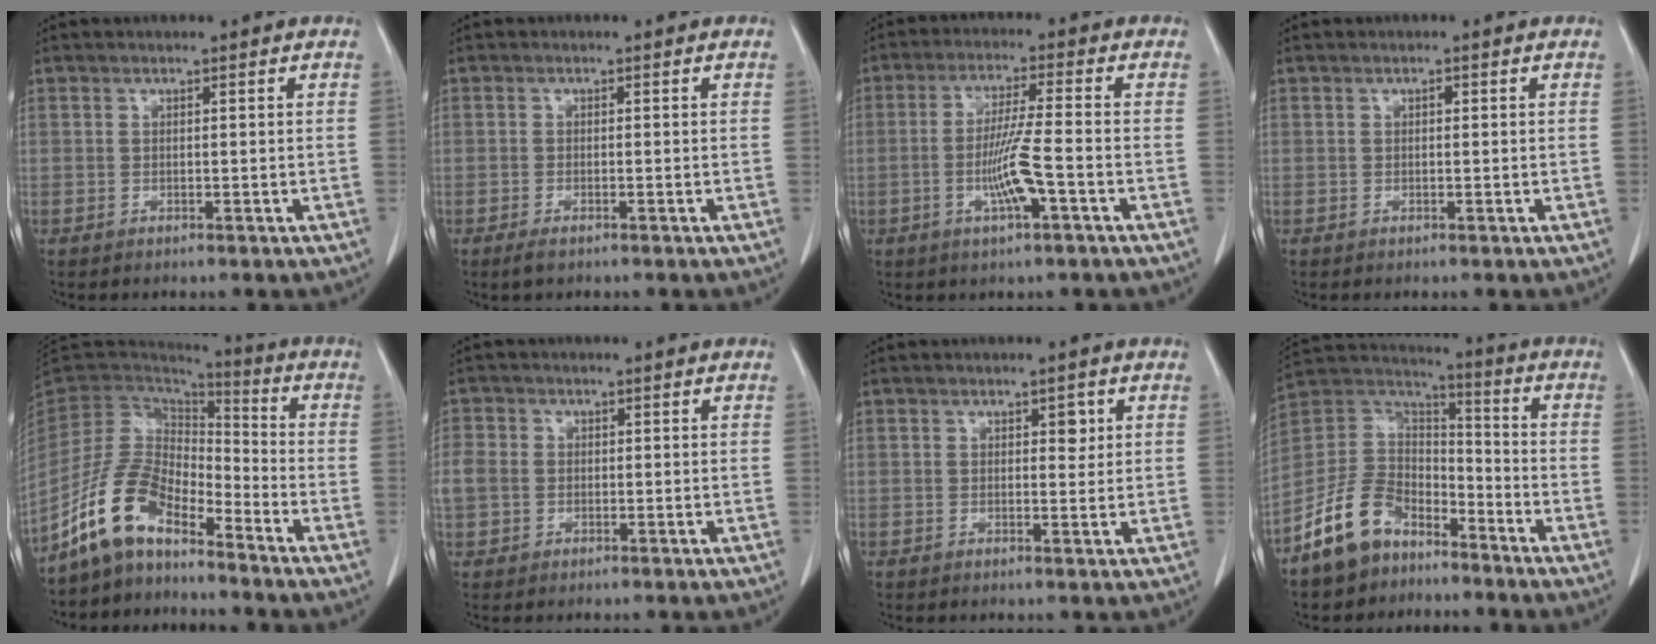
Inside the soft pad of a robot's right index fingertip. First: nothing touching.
{"total": 1.4, "force": [-1.0, 0.3, 0.9], "torque": [-0.022, -0.003, -0.016]}
{"total": 7.2, "force": [-2.2, -0.1, 6.9], "torque": [-0.133, -0.004, -0.041]}
{"total": 0.5, "force": [0.2, 0.3, 0.4], "torque": [-0.006, 0.002, 0.001]}
{"total": 10.9, "force": [-8.2, 4.2, 5.8], "torque": [-0.130, 0.023, -0.164]}
{"total": 3.9, "force": [-0.2, 3.4, 1.8], "torque": [-0.051, 0.013, -0.002]}
{"total": 2.0, "force": [0.8, 1.1, 1.5], "torque": [-0.016, 0.000, 0.011]}
{"total": 12.0, "force": [-8.2, 7.2, 5.0], "torque": [-0.117, 0.033, -0.162]}